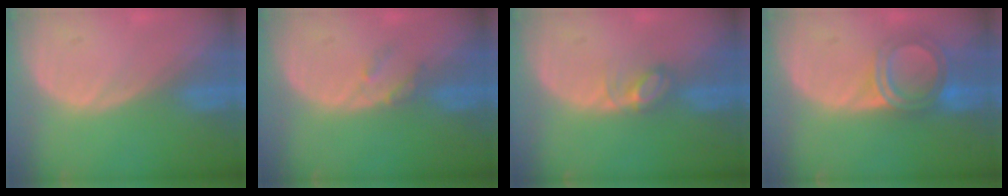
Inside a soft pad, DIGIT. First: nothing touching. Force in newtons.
{"total": 1.9, "press": 1.9, "slide": 0.1}
{"total": 2.8, "press": 2.8, "slide": 0.4}
{"total": 6.0, "press": 5.3, "slide": 2.8}